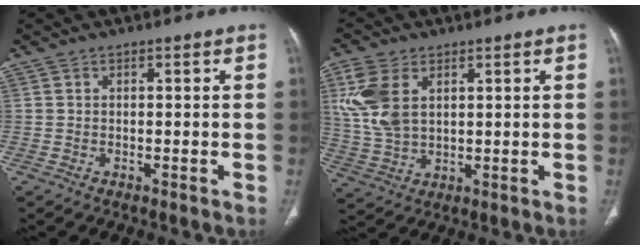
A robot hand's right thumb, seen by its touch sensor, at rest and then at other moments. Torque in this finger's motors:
{"motor_torque": [1.19, 1.97, 1.14, -0.20, 0.41]}